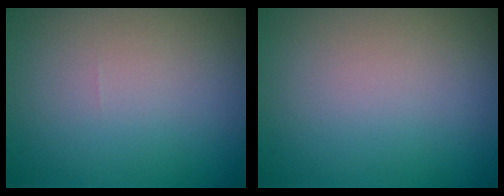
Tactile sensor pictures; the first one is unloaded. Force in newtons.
{"total": 0.0}